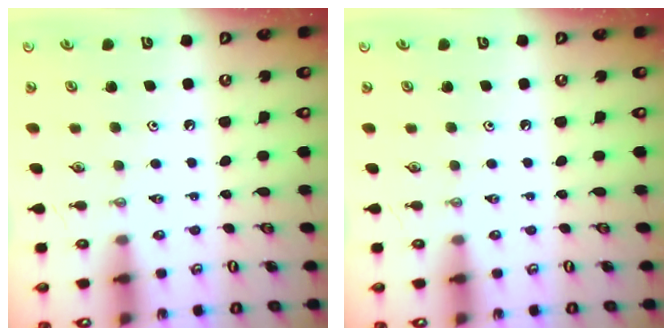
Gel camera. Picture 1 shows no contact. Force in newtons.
{"total": 0.0}